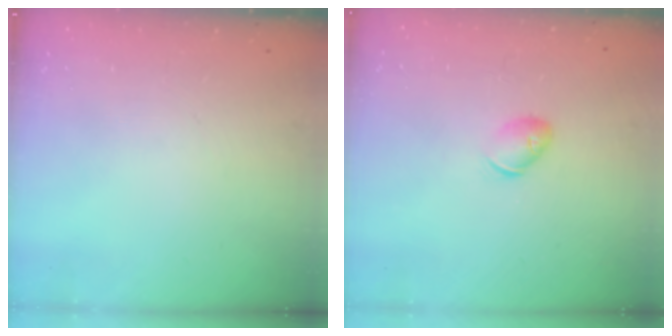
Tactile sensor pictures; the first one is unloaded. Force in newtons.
{"total": 7.0, "press": 6.9, "slide": 1.1}